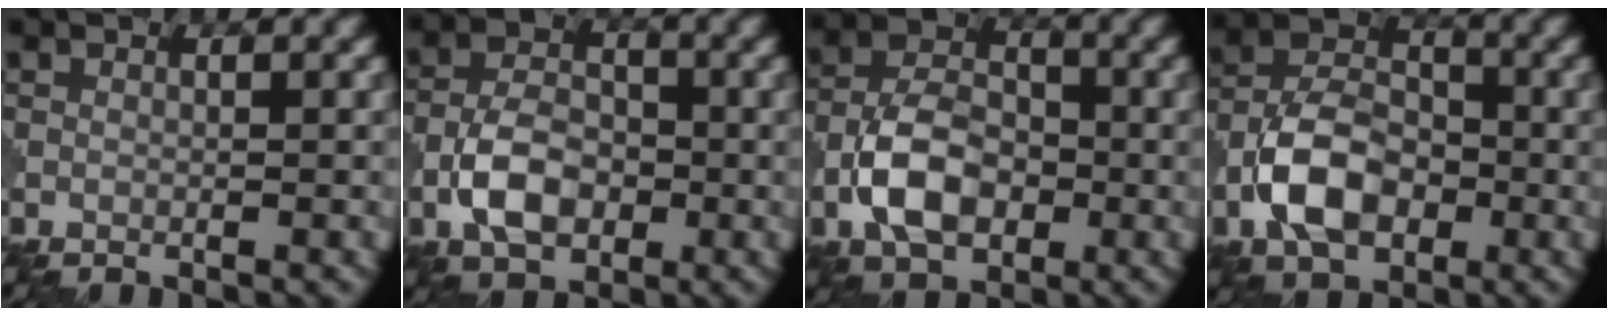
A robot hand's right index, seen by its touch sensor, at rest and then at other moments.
{"total": 5.3, "force": [-1.5, 3.6, 3.6], "torque": [-0.068, 0.004, -0.028]}
{"total": 6.6, "force": [-1.9, 4.4, 4.6], "torque": [-0.090, 0.006, -0.036]}
{"total": 7.5, "force": [-2.3, 5.1, 5.0], "torque": [-0.101, 0.006, -0.046]}